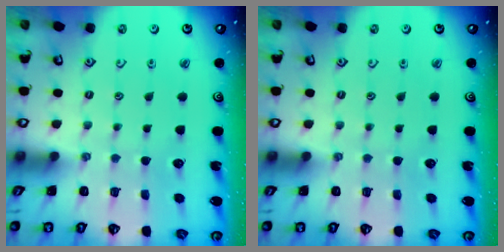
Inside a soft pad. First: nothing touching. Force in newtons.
{"total": 0.0}